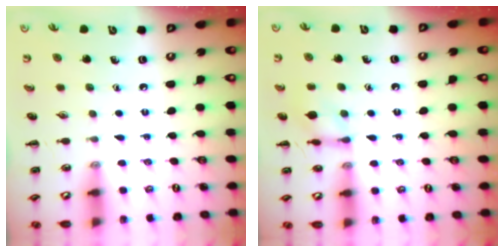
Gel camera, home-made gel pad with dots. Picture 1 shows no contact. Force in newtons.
{"total": 8.6, "press": 8.6, "slide": 0.4}